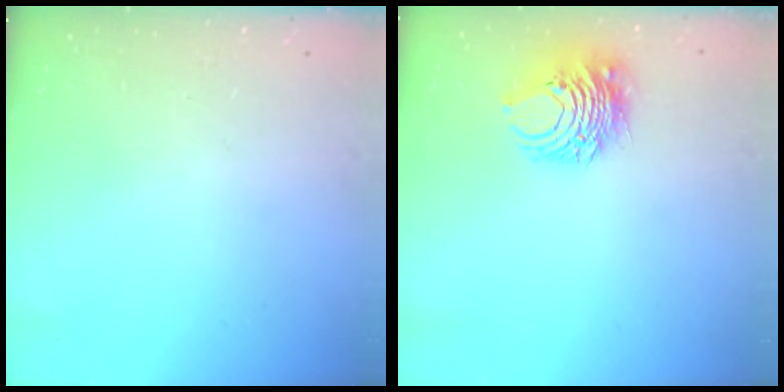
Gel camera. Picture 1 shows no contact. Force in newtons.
{"total": 8.4, "press": 8.4, "slide": 0.8}